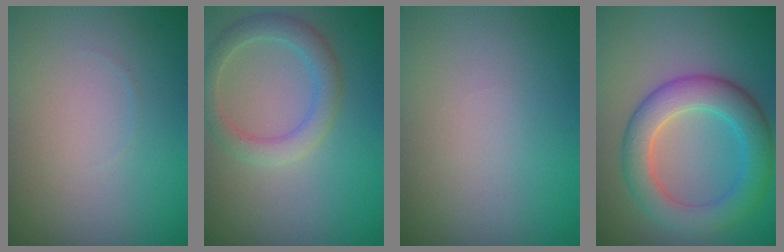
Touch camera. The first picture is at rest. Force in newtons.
{"total": 3.1, "press": 3.1, "slide": 0.1}
{"total": 0.0}
{"total": 5.9, "press": 5.9, "slide": 0.1}